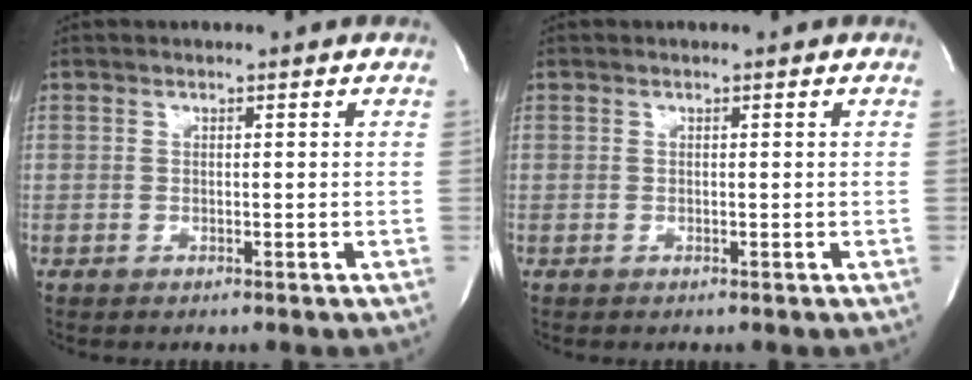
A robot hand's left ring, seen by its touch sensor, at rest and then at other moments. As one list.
[{"total": 0.0}]